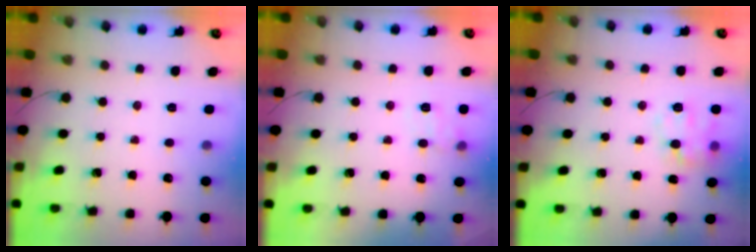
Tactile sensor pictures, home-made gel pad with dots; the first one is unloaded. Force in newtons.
{"total": 9.1, "press": 8.9, "slide": 1.5}
{"total": 9.4, "press": 9.4, "slide": 0.5}